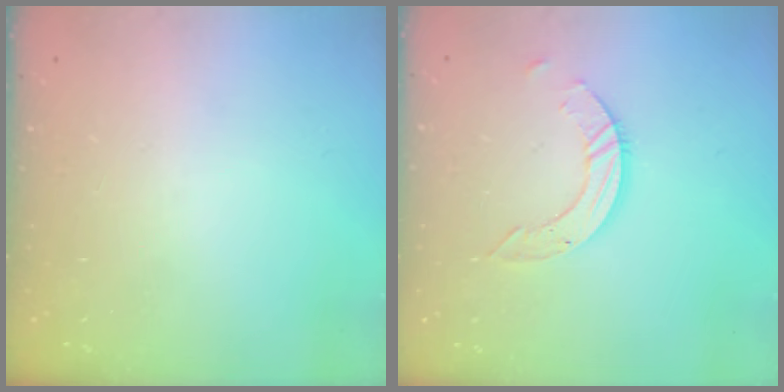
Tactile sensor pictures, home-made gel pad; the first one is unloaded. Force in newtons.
{"total": 5.8, "press": 5.8, "slide": 0.1}